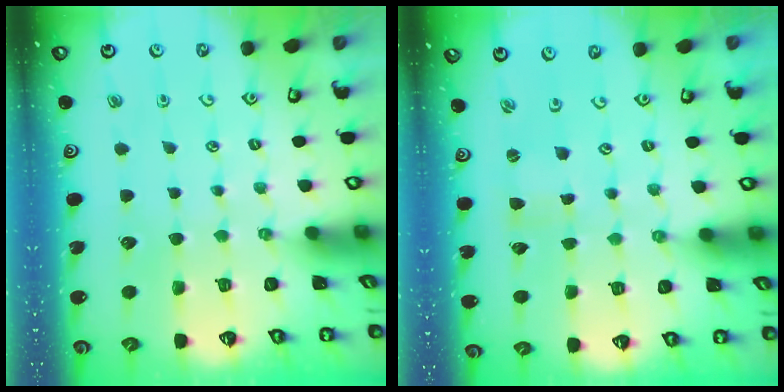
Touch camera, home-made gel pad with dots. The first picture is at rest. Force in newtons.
{"total": 0.8, "press": 0.8, "slide": 0.0}